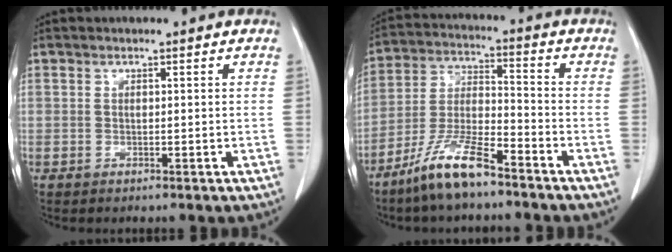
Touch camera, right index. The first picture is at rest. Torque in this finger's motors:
{"motor_torque": [0.97, -1.02, 0.61, 0.17]}